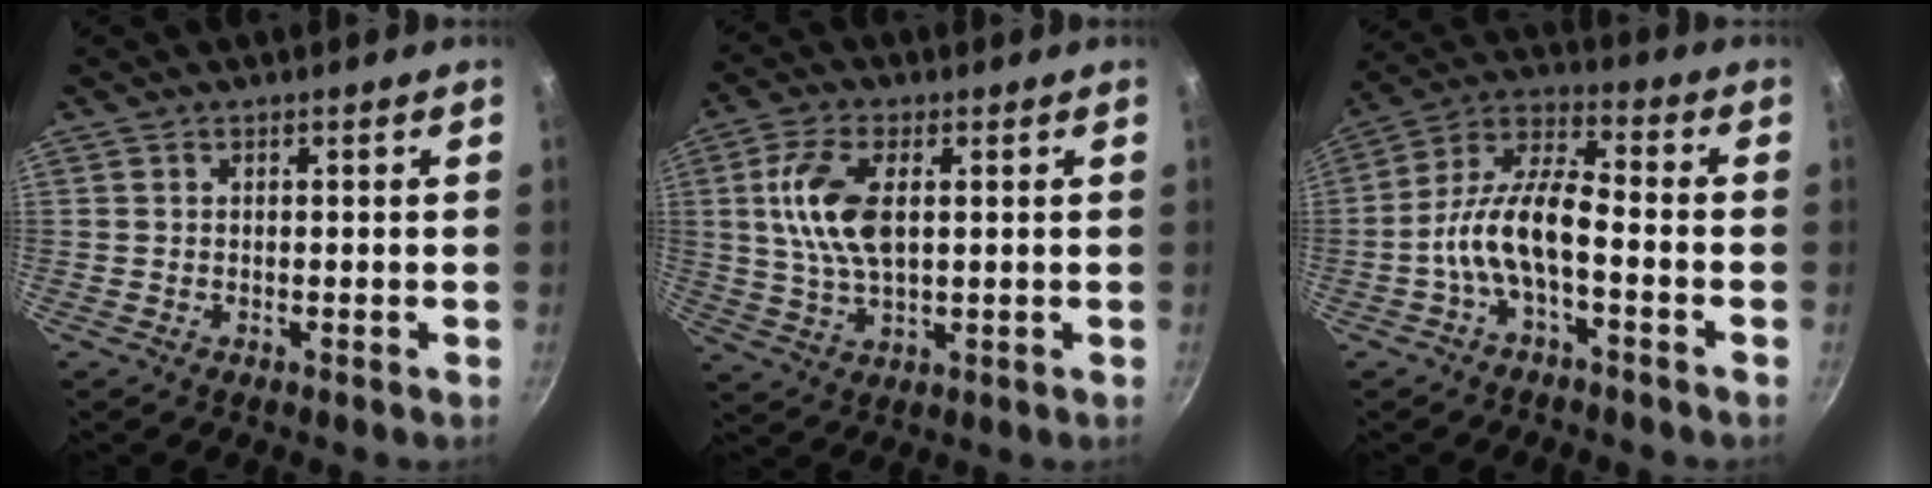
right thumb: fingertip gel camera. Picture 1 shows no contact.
{"total": 10.9, "force": [1.9, 5.5, 9.2], "torque": [-0.178, 0.003, 0.037]}
{"total": 10.9, "force": [-3.6, 4.2, 9.3], "torque": [-0.182, 0.045, -0.081]}